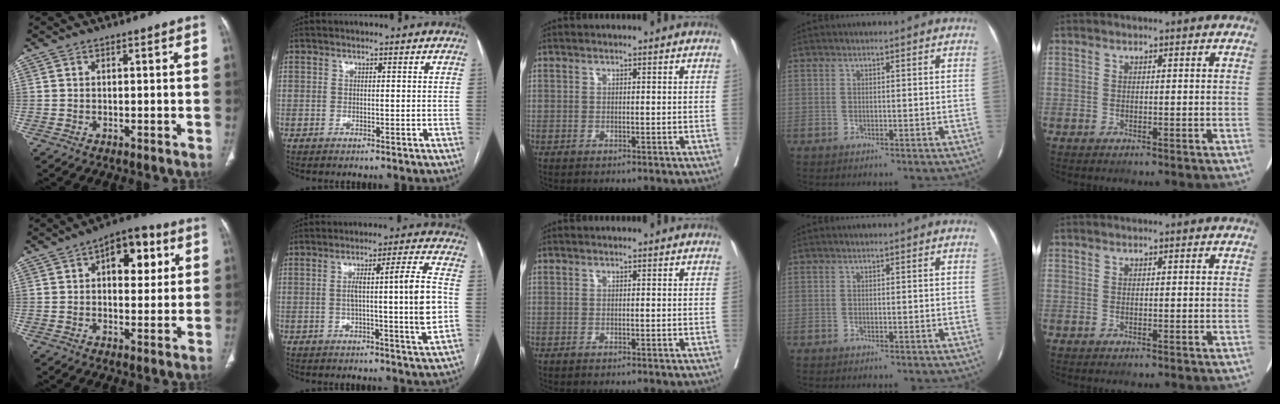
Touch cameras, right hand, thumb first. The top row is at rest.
{"thumb": {"total": 10.7, "force": [3.4, 6.1, 8.1], "torque": [-0.074, 0.008, 0.043]}, "index": {"total": 11.0, "force": [-0.5, -1.0, 10.9], "torque": [-0.176, 0.002, -0.010]}}